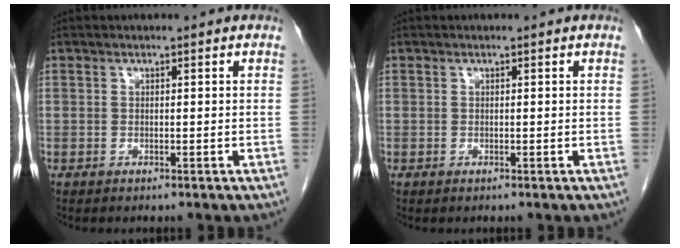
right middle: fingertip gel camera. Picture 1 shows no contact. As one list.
[{"total": 0.0}]